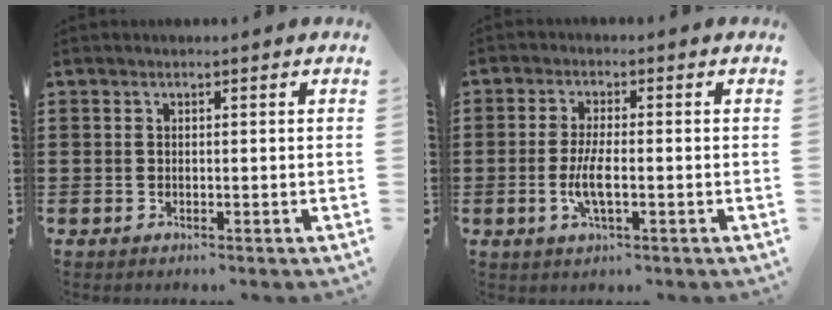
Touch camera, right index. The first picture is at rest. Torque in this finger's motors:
{"motor_torque": [1.63, 0.51, 0.68, 0.19]}